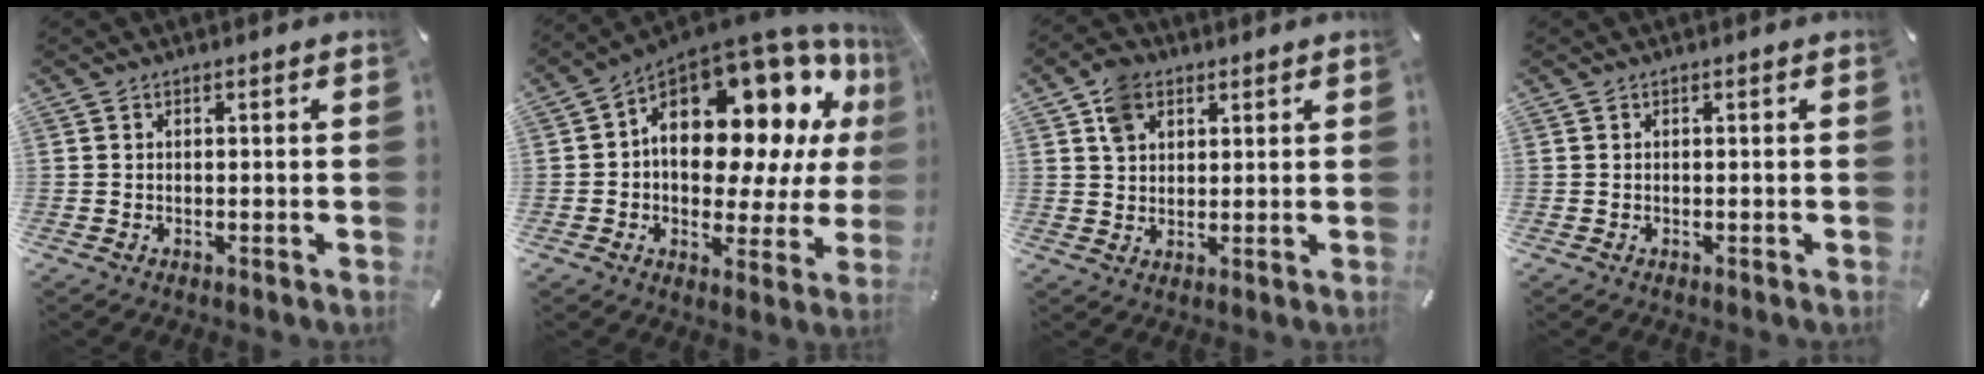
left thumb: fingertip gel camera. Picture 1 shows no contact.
{"total": 20.3, "force": [8.0, 11.9, 14.3], "torque": [-0.196, -0.074, 0.133]}
{"total": 6.5, "force": [3.2, 4.9, 2.8], "torque": [-0.051, 0.006, 0.061]}
{"total": 0.0}